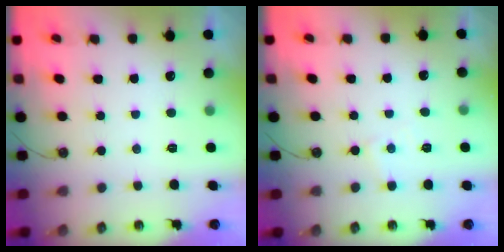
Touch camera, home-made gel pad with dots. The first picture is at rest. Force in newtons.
{"total": 4.0, "press": 3.9, "slide": 0.6}